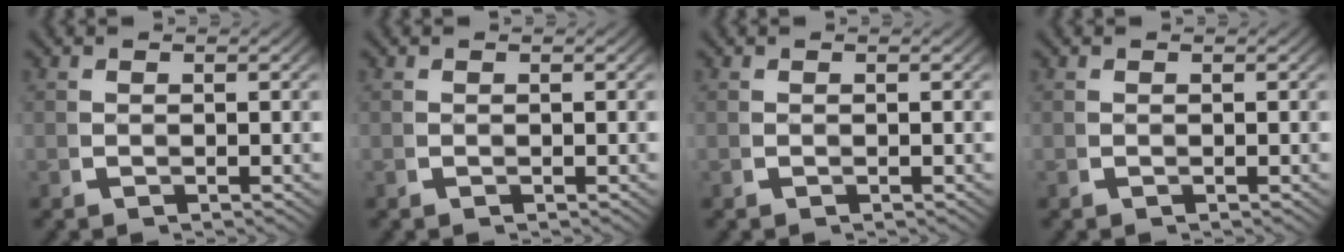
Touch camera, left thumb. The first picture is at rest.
{"total": 0.0}
{"total": 0.0}
{"total": 0.0}